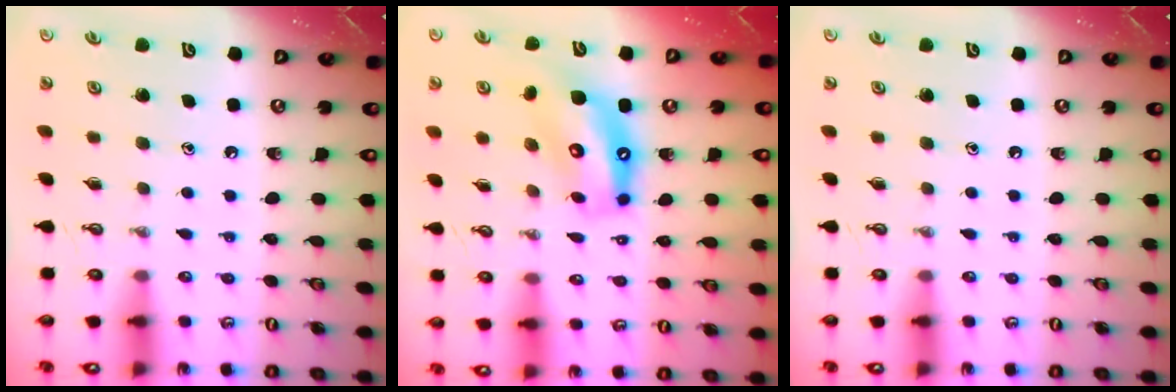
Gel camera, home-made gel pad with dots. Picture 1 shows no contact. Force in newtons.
{"total": 10.8, "press": 10.7, "slide": 1.2}
{"total": 0.0}